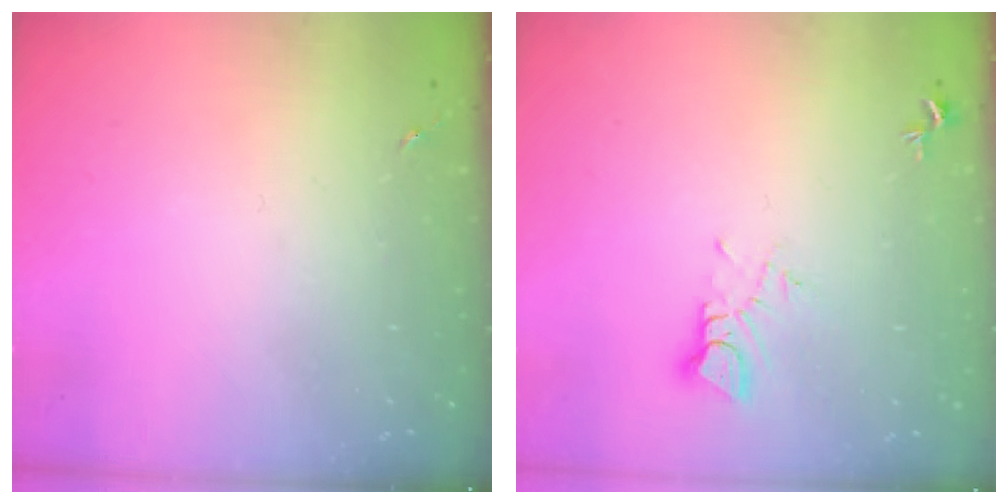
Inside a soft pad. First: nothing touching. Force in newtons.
{"total": 4.0, "press": 4.0, "slide": 0.3}